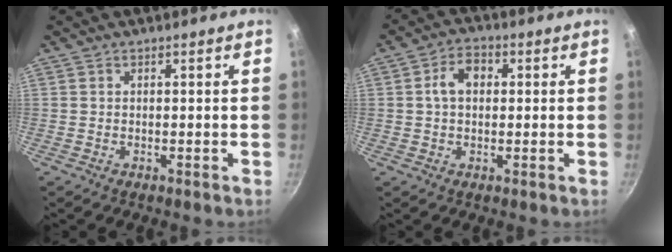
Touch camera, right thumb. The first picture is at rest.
{"total": 5.6, "force": [0.8, 3.9, 3.9], "torque": [-0.047, 0.015, 0.005]}